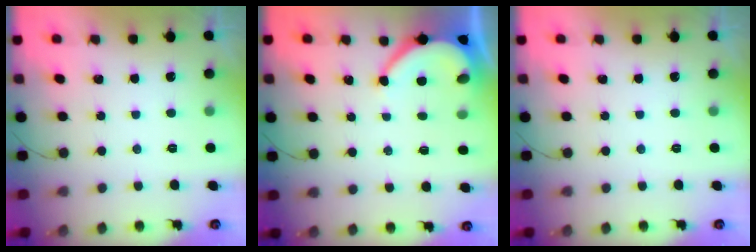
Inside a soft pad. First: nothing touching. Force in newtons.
{"total": 6.6, "press": 6.6, "slide": 0.4}
{"total": 0.0}